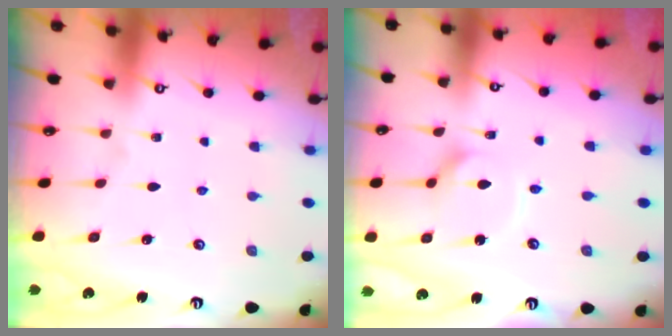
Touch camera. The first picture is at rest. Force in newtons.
{"total": 7.4, "press": 7.4, "slide": 0.6}